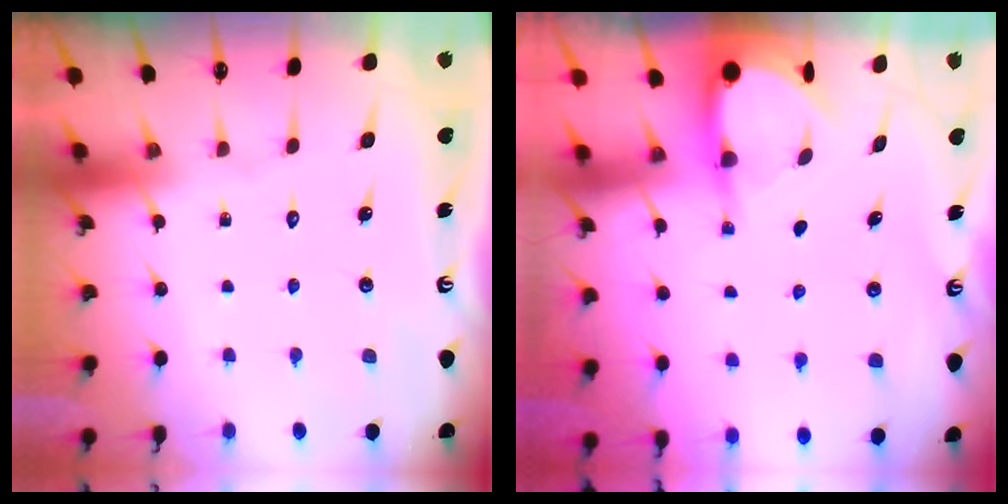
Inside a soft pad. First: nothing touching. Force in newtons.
{"total": 4.0, "press": 4.0, "slide": 0.3}